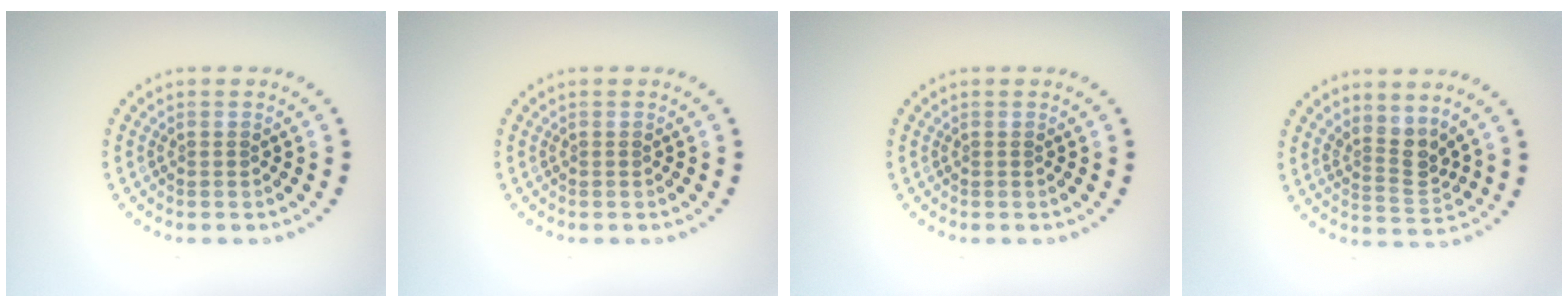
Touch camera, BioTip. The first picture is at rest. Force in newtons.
{"total": 0.0}
{"total": 0.0}
{"total": 2.8, "press": 2.1, "slide": 1.9}